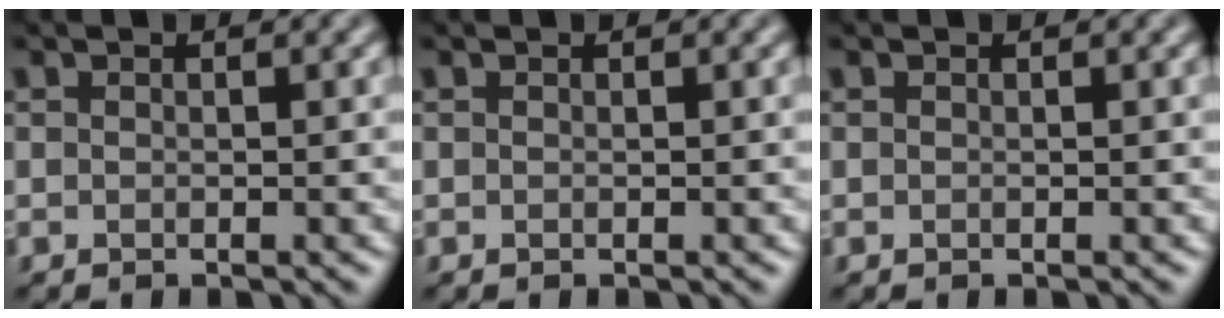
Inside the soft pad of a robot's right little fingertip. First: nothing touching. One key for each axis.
{"total": 0.0}
{"total": 0.0}